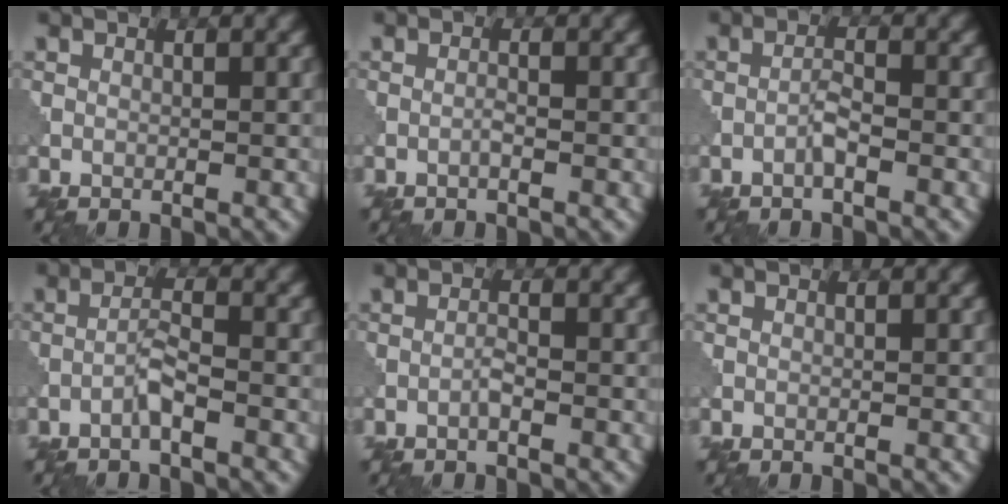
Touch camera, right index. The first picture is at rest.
{"total": 0.6, "force": [-0.4, 0.0, 0.5], "torque": [-0.011, 0.002, -0.009]}
{"total": 1.5, "force": [-0.9, 0.2, 1.2], "torque": [-0.023, 0.007, -0.019]}
{"total": 1.9, "force": [-1.2, 0.2, 1.5], "torque": [-0.030, 0.009, -0.027]}
{"total": 1.0, "force": [-0.6, 0.1, 0.8], "torque": [-0.016, 0.003, -0.012]}
{"total": 0.0}